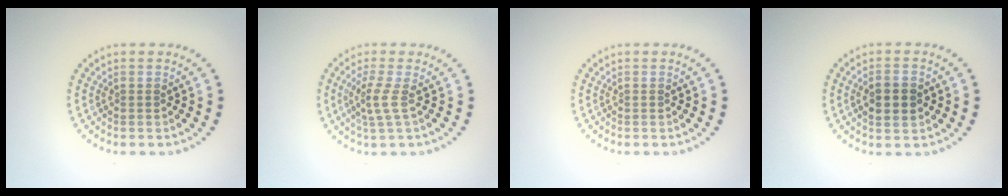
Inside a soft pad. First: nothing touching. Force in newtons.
{"total": 2.1, "press": 1.5, "slide": 1.4}
{"total": 0.0}
{"total": 2.7, "press": 2.7, "slide": 0.2}